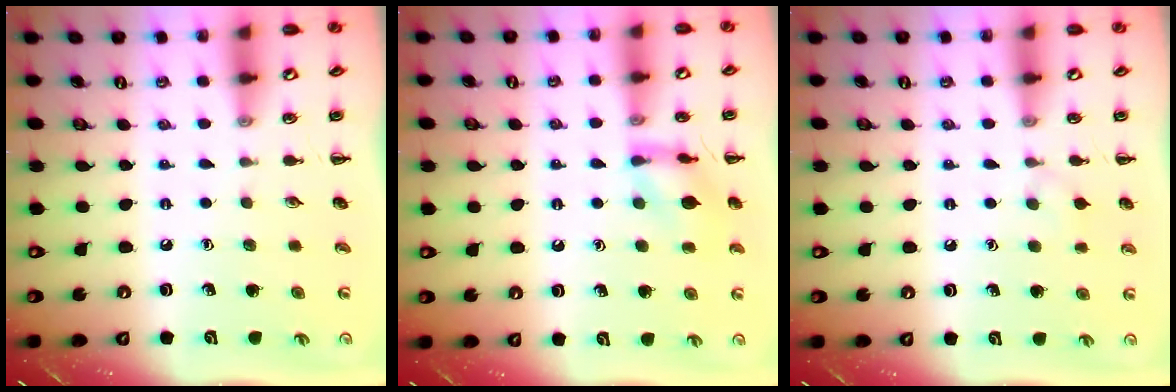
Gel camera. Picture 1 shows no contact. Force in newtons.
{"total": 11.3, "press": 11.2, "slide": 0.9}
{"total": 5.0, "press": 4.8, "slide": 1.5}